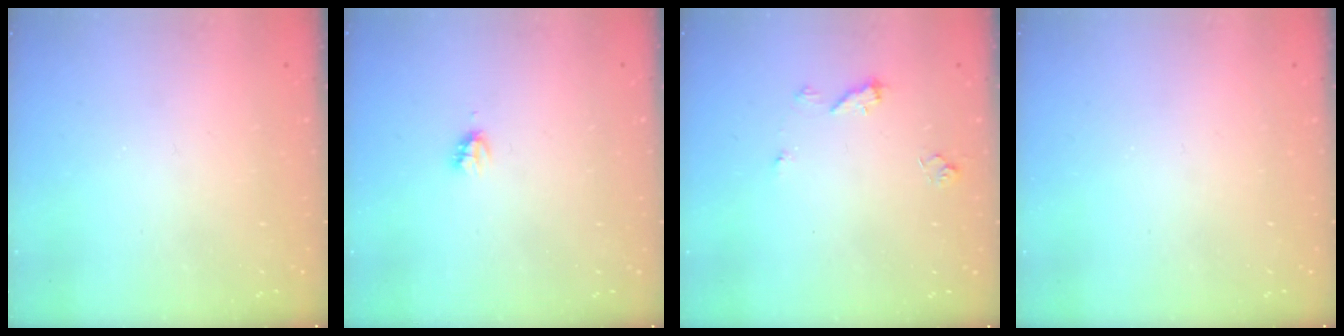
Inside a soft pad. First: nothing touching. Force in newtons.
{"total": 2.2, "press": 2.2, "slide": 0.3}
{"total": 7.0, "press": 7.0, "slide": 0.7}
{"total": 0.0}